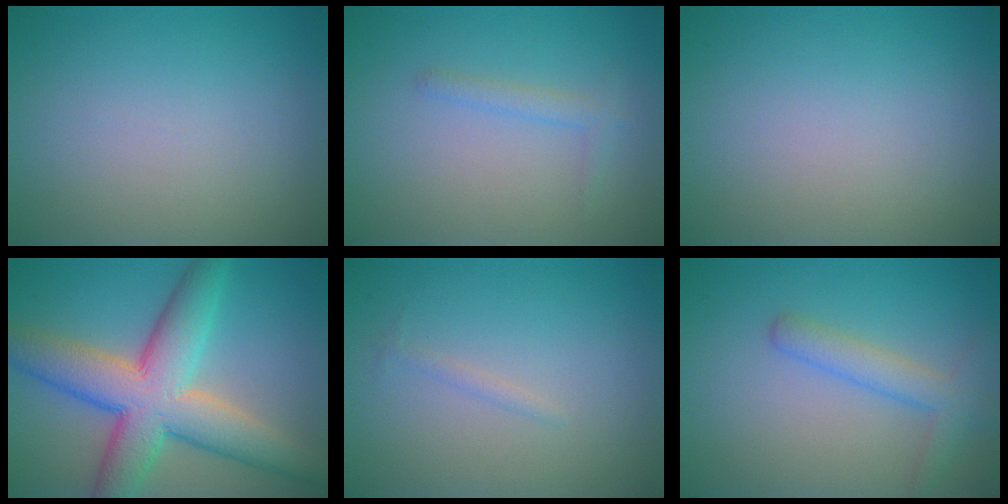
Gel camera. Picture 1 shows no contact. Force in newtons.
{"total": 1.3, "press": 1.3, "slide": 0.0}
{"total": 0.0}
{"total": 9.9, "press": 9.9, "slide": 0.5}
{"total": 0.6, "press": 0.6, "slide": 0.0}
{"total": 2.9, "press": 2.9, "slide": 0.2}